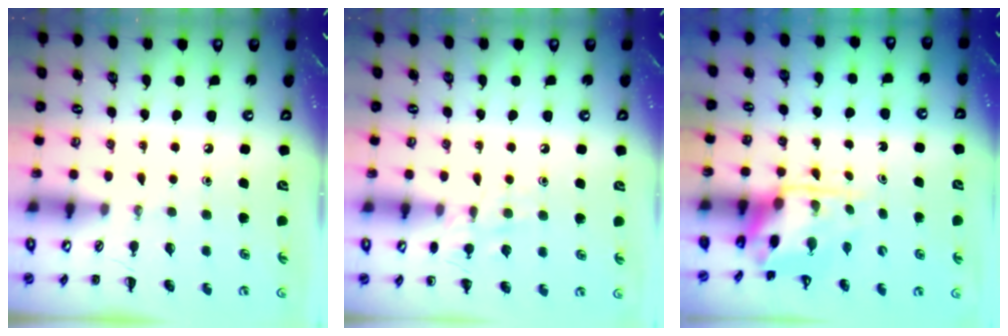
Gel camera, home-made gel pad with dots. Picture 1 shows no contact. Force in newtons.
{"total": 8.5, "press": 8.4, "slide": 1.4}
{"total": 3.4, "press": 3.3, "slide": 0.6}